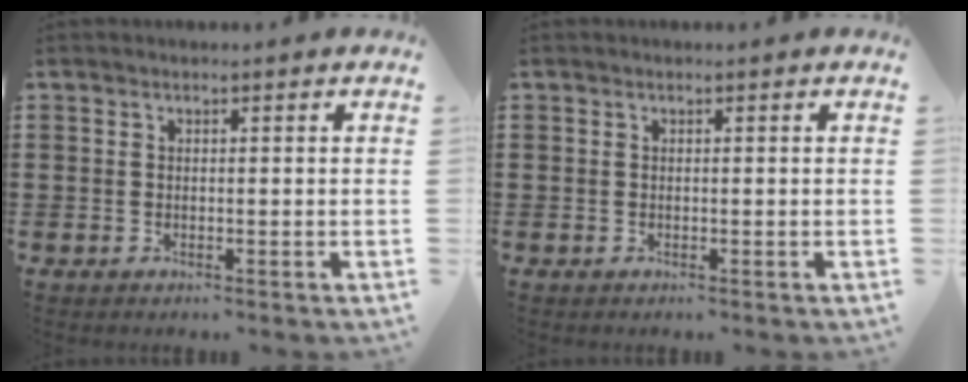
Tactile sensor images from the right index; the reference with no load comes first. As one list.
[{"total": 0.0}]